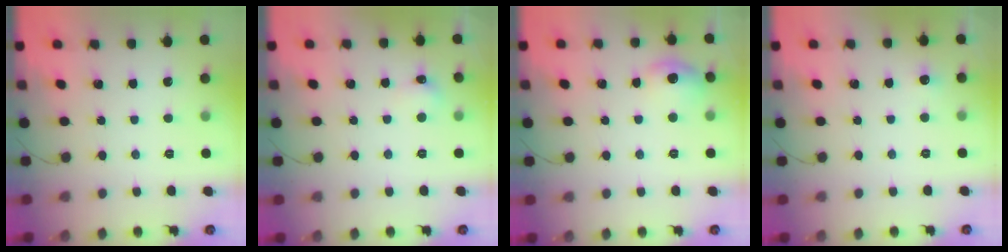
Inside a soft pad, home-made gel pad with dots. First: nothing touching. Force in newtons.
{"total": 5.5, "press": 5.2, "slide": 1.8}
{"total": 10.9, "press": 7.6, "slide": 7.8}
{"total": 2.9, "press": 2.7, "slide": 1.0}